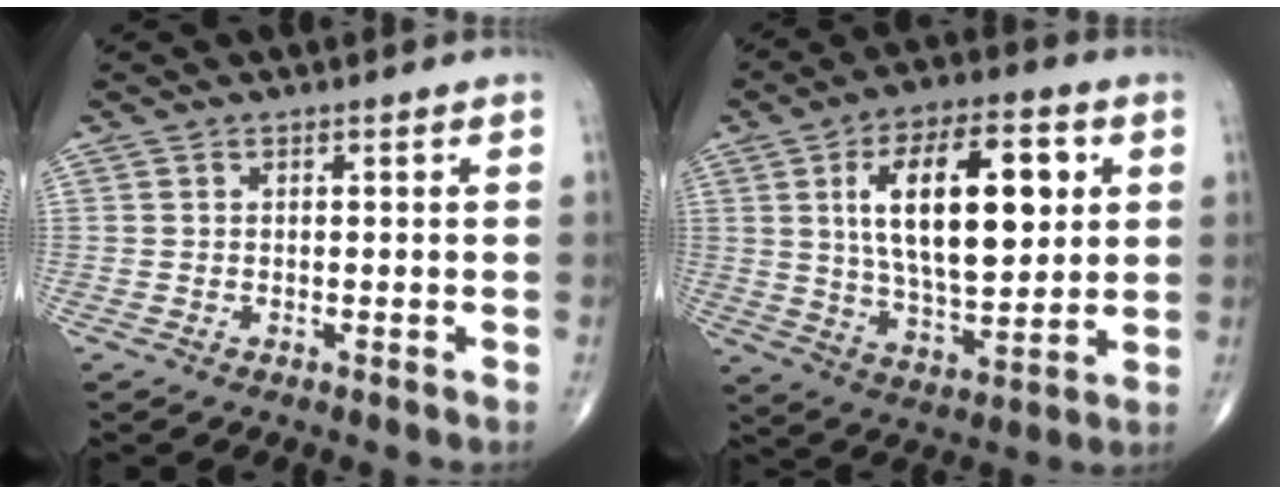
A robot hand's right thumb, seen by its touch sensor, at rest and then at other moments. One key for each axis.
{"total": 20.6, "fx": 4.9, "fy": 9.4, "fz": 17.7, "tx": -0.266, "ty": -0.008, "tz": 0.082}